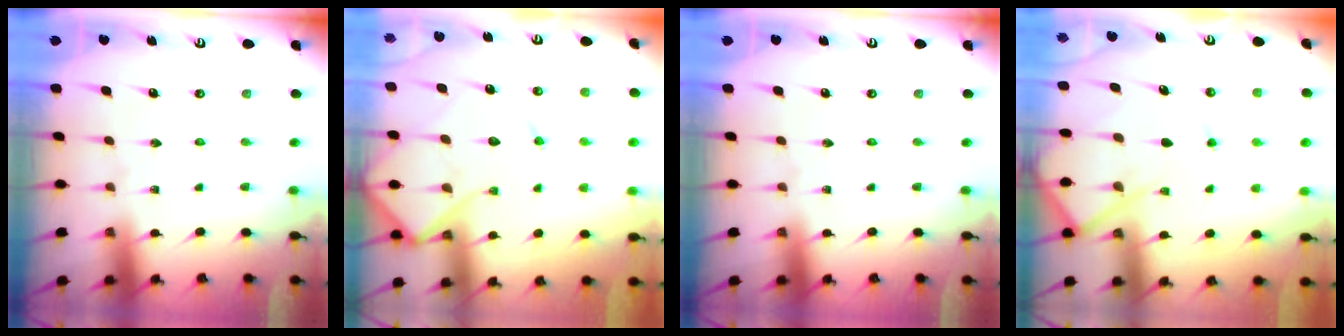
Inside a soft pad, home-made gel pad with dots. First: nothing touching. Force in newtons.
{"total": 12.1, "press": 12.0, "slide": 1.2}
{"total": 0.0}
{"total": 9.5, "press": 9.5, "slide": 0.9}